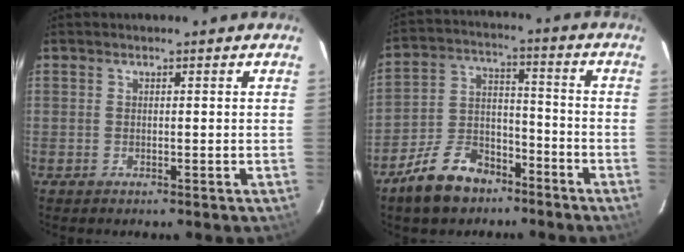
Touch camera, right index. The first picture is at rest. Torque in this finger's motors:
{"motor_torque": [1.03, -1.11, 0.07, 0.00]}